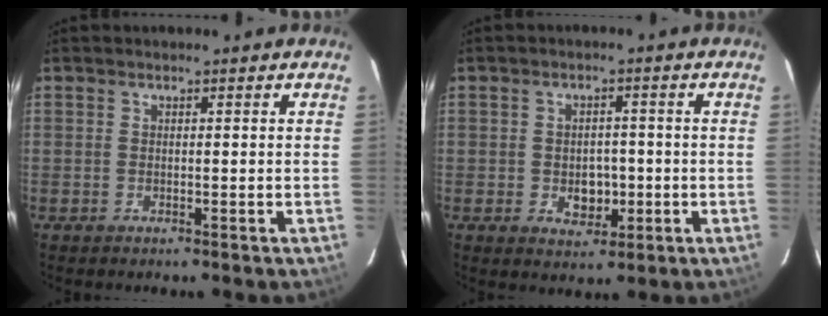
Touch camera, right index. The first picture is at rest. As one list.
[{"total": 5.1, "force": [-1.1, 3.9, 3.0], "torque": [-0.055, 0.003, -0.006]}]